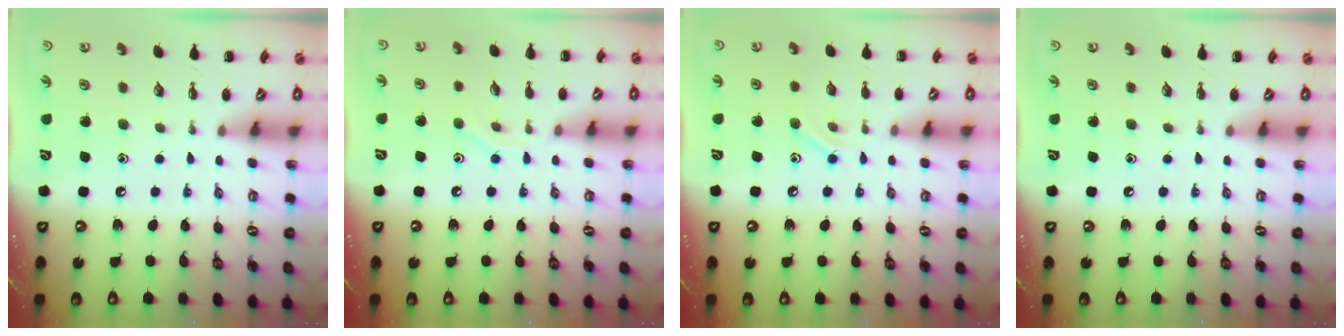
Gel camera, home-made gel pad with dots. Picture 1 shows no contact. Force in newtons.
{"total": 6.6, "press": 6.6, "slide": 1.1}
{"total": 7.8, "press": 7.7, "slide": 1.5}
{"total": 0.0}